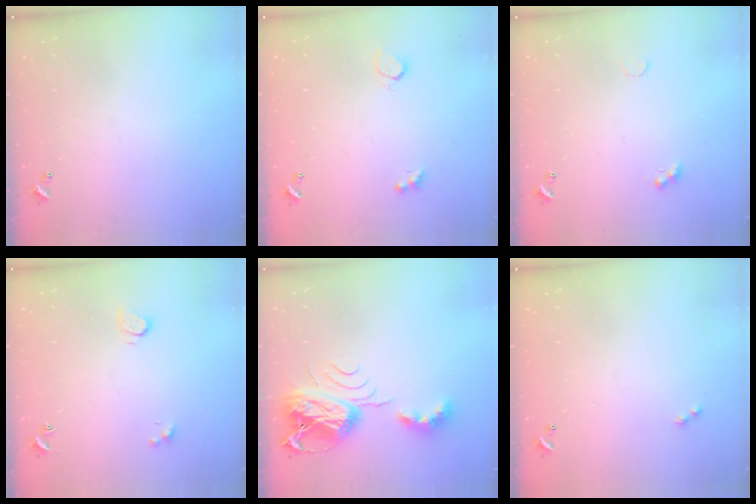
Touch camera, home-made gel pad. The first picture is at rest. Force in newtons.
{"total": 2.2, "press": 1.9, "slide": 1.1}
{"total": 1.9, "press": 1.7, "slide": 0.7}
{"total": 1.5, "press": 1.4, "slide": 0.4}
{"total": 9.2, "press": 9.1, "slide": 1.3}
{"total": 2.0, "press": 2.0, "slide": 0.4}